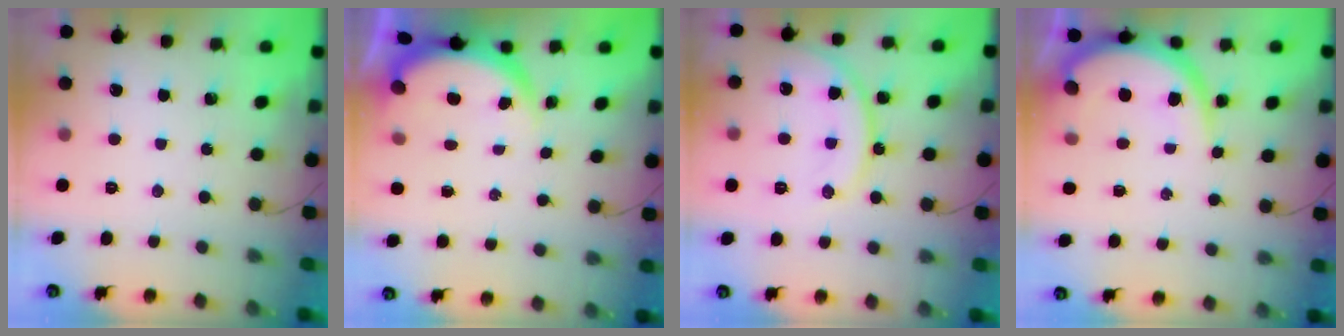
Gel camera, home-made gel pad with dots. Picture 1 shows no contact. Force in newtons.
{"total": 3.9, "press": 3.9, "slide": 0.2}
{"total": 12.9, "press": 12.9, "slide": 0.4}
{"total": 8.7, "press": 8.6, "slide": 1.0}